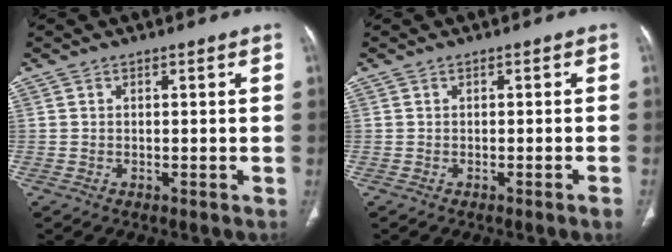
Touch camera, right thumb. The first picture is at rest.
{"total": 1.6, "force": [-1.0, -0.2, 1.3], "torque": [-0.024, 0.000, -0.010]}